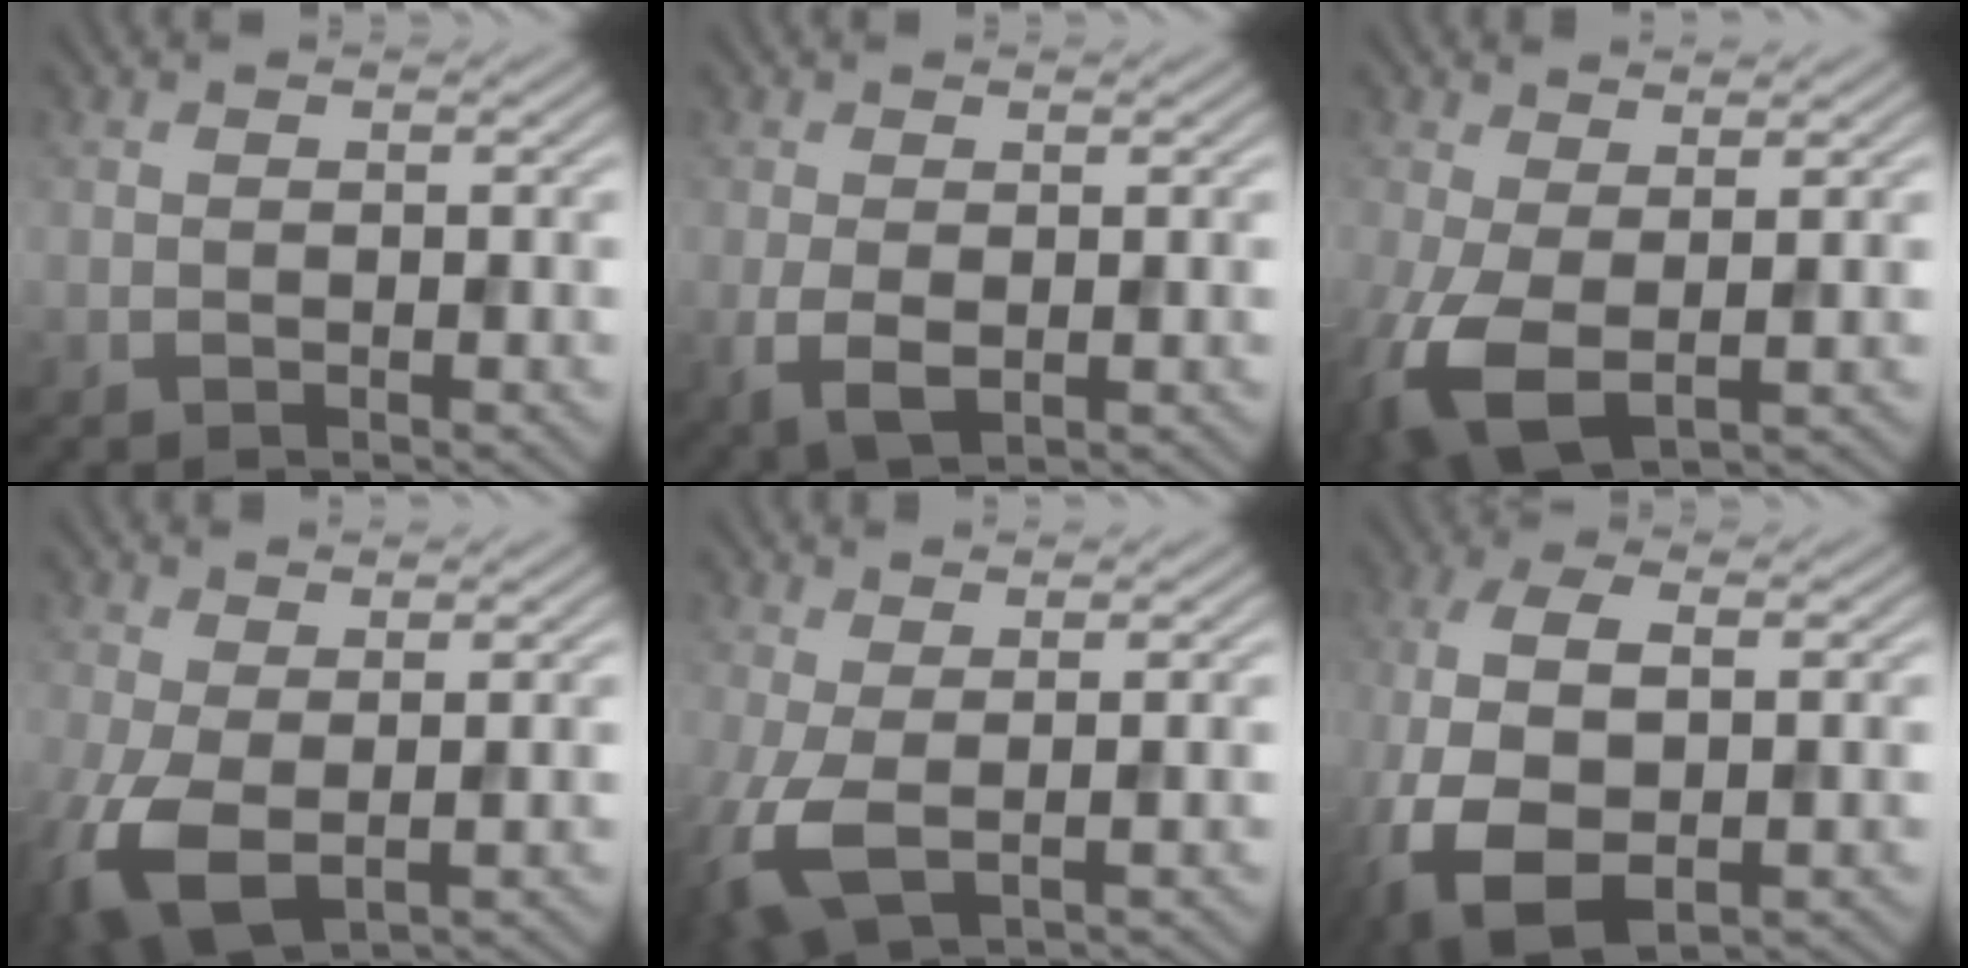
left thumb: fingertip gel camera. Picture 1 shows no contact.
{"total": 3.3, "force": [-0.4, 1.8, 2.7], "torque": [-0.070, -0.011, -0.007]}
{"total": 7.2, "force": [-0.8, 3.7, 6.0], "torque": [-0.155, -0.012, -0.021]}
{"total": 6.6, "force": [-1.3, 3.7, 5.4], "torque": [-0.141, -0.013, -0.028]}
{"total": 5.0, "force": [-0.4, 2.1, 4.5], "torque": [-0.118, -0.003, -0.011]}
{"total": 9.8, "force": [-3.4, 4.7, 8.0], "torque": [-0.200, -0.015, -0.067]}